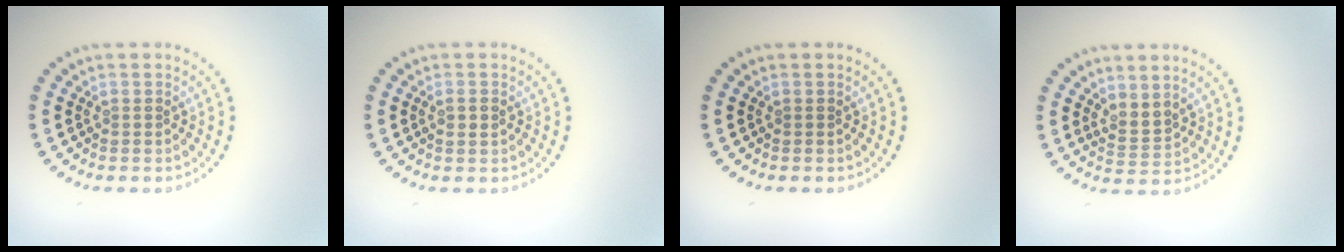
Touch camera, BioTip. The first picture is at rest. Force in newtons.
{"total": 1.1, "press": 1.0, "slide": 0.3}
{"total": 0.0}
{"total": 1.9, "press": 1.4, "slide": 1.3}